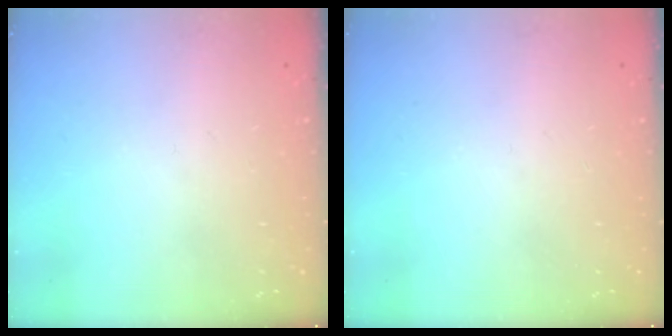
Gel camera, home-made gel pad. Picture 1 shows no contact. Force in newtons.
{"total": 0.0}